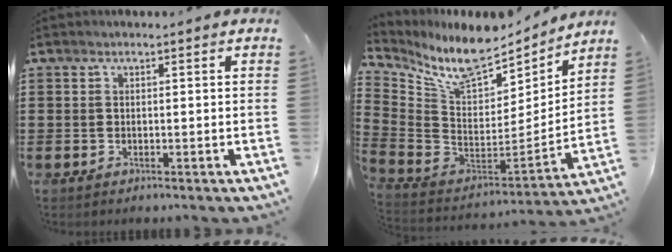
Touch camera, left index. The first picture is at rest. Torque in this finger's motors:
{"motor_torque": [2.14, 0.00, 0.27, 0.12]}